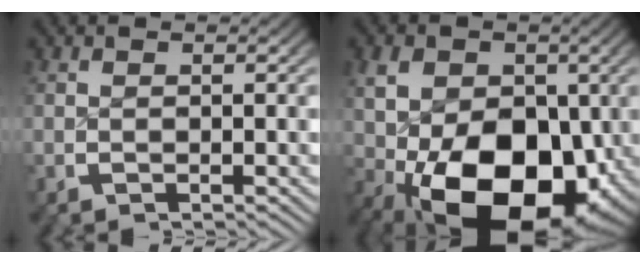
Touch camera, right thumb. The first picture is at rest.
{"total": 17.8, "force": [-3.4, 11.8, 12.8], "torque": [-0.222, -0.082, -0.016]}